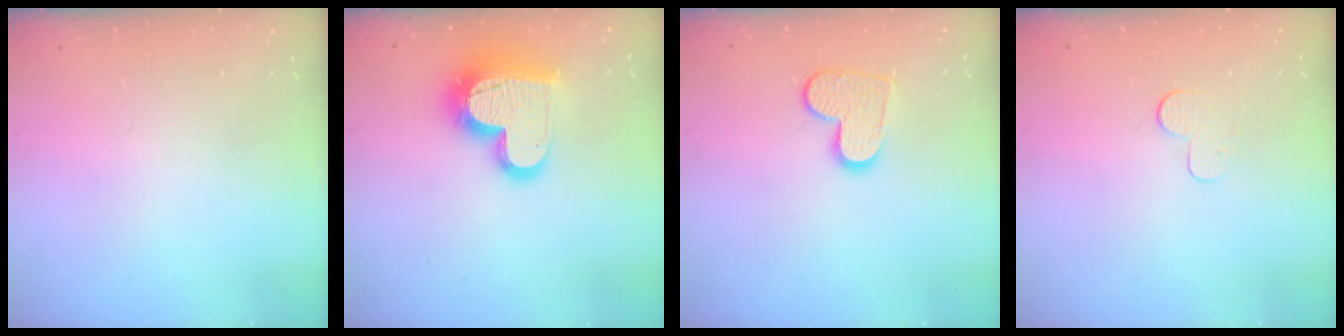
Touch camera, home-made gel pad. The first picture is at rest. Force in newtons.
{"total": 18.3, "press": 18.2, "slide": 1.6}
{"total": 10.9, "press": 10.9, "slide": 0.8}
{"total": 6.0, "press": 6.0, "slide": 0.5}